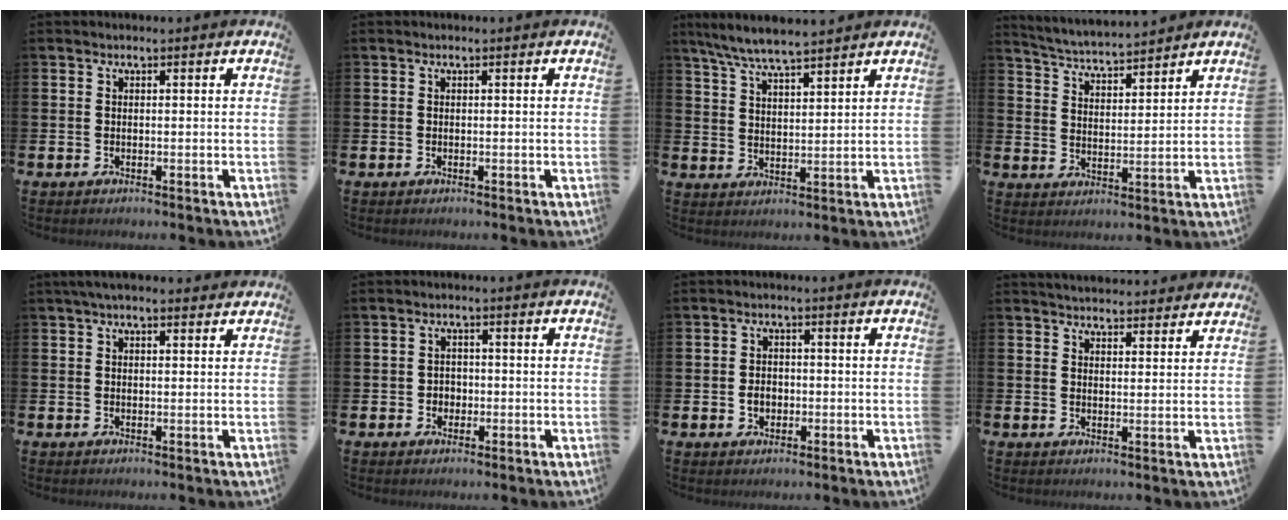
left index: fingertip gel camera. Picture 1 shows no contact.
{"total": 0.0}
{"total": 6.6, "force": [6.2, 0.4, 2.1], "torque": [-0.062, -0.022, 0.114]}
{"total": 4.8, "force": [4.8, 0.1, 0.2], "torque": [-0.022, -0.035, 0.083]}
{"total": 2.5, "force": [2.0, 0.7, 1.3], "torque": [-0.024, 0.002, 0.035]}
{"total": 1.8, "force": [-0.3, 1.7, 0.4], "torque": [-0.002, 0.004, -0.011]}
{"total": 2.2, "force": [-0.4, 1.8, 1.2], "torque": [-0.015, 0.001, -0.013]}
{"total": 4.1, "force": [4.1, 0.4, 0.0], "torque": [-0.003, -0.025, 0.074]}